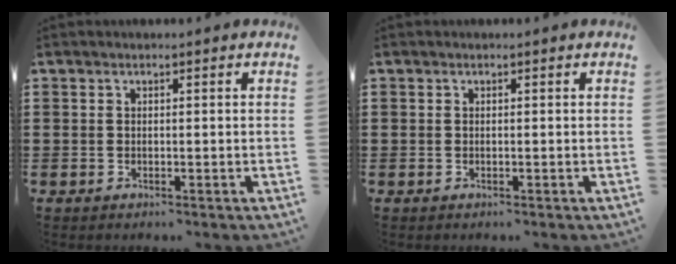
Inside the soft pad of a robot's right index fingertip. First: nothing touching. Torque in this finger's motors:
{"motor_torque": [0.74, 0.57, 0.07, 0.06]}